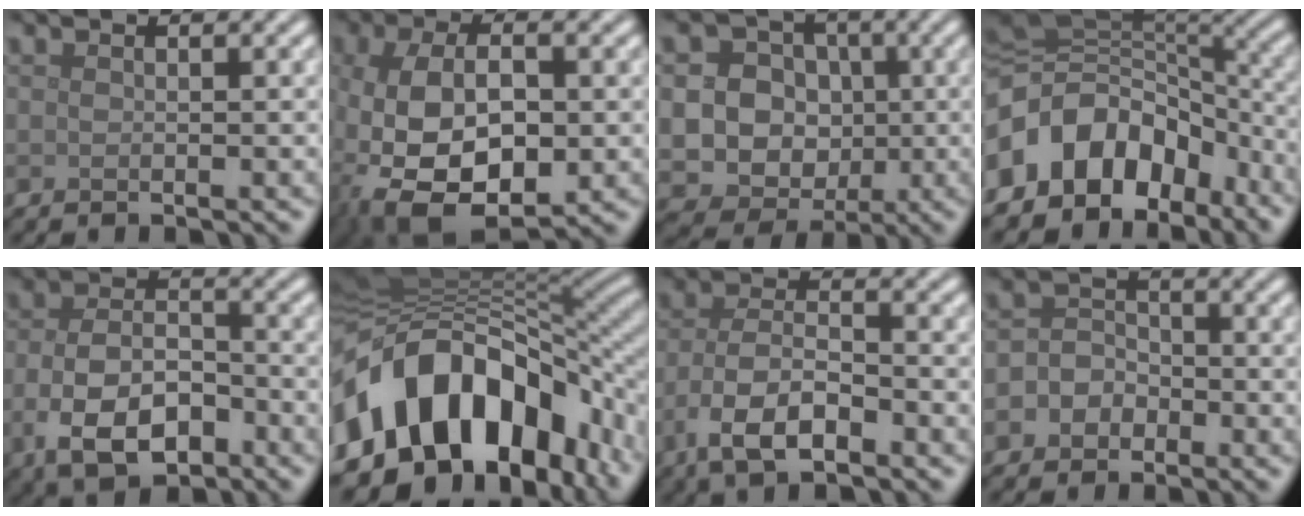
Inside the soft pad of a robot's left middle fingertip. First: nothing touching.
{"total": 10.8, "force": [-2.6, 6.3, 8.4], "torque": [-0.189, -0.034, -0.033]}
{"total": 12.2, "force": [-0.4, 11.5, 4.0], "torque": [-0.099, 0.019, -0.028]}
{"total": 14.4, "force": [-6.0, 10.6, 7.7], "torque": [-0.171, 0.004, -0.111]}
{"total": 6.9, "force": [-3.1, 3.9, 4.8], "torque": [-0.097, -0.007, -0.061]}
{"total": 16.5, "force": [-5.8, 10.8, 11.0], "torque": [-0.185, -0.002, -0.091]}
{"total": 5.8, "force": [-3.1, 2.4, 4.2], "torque": [-0.085, 0.000, -0.067]}
{"total": 3.3, "force": [-1.4, 2.8, 1.1], "torque": [-0.001, 0.009, -0.035]}